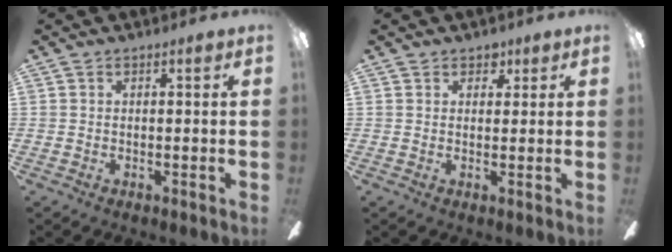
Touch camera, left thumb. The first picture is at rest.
{"total": 2.7, "force": [1.7, 1.9, 0.7], "torque": [0.006, -0.006, 0.027]}